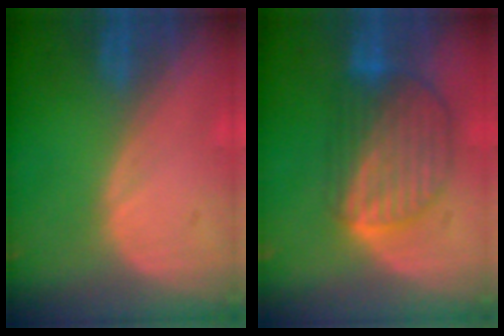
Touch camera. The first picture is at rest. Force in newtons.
{"total": 8.9, "press": 7.8, "slide": 4.4}